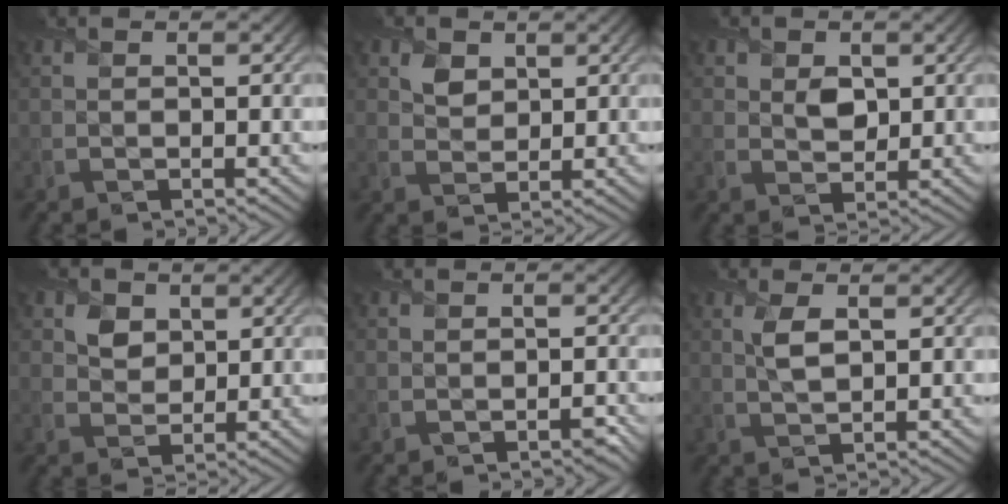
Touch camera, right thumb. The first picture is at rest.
{"total": 2.9, "force": [1.5, 2.2, 1.2], "torque": [-0.031, -0.005, 0.026]}
{"total": 3.1, "force": [1.0, 2.3, 1.7], "torque": [-0.039, -0.009, 0.014]}
{"total": 3.5, "force": [1.5, 2.7, 1.5], "torque": [-0.038, -0.006, 0.020]}
{"total": 1.3, "force": [-0.6, 0.9, 0.8], "torque": [-0.011, -0.008, -0.010]}
{"total": 2.9, "force": [1.1, 1.1, 2.5], "torque": [-0.060, 0.000, 0.020]}